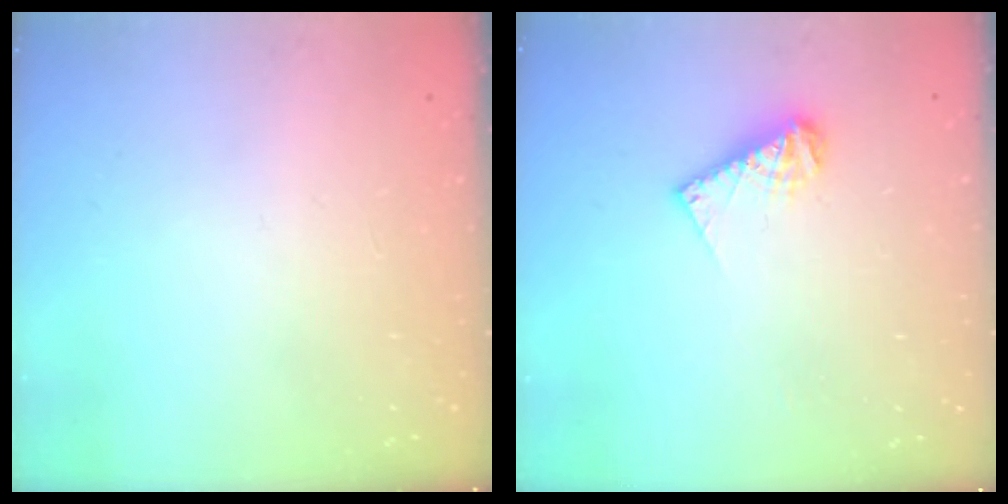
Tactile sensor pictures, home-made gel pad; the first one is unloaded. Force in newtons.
{"total": 9.0, "press": 8.9, "slide": 0.9}